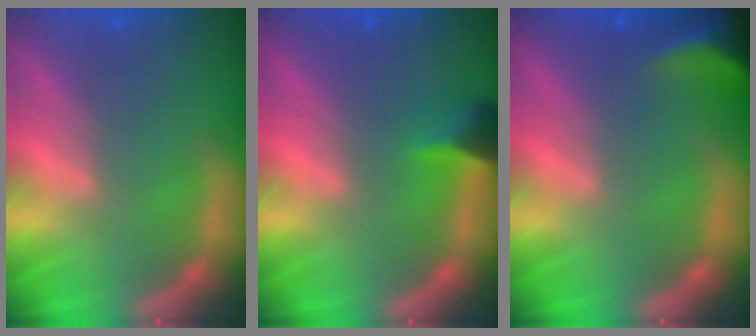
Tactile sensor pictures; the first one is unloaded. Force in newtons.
{"total": 2.4}
{"total": 5.4}